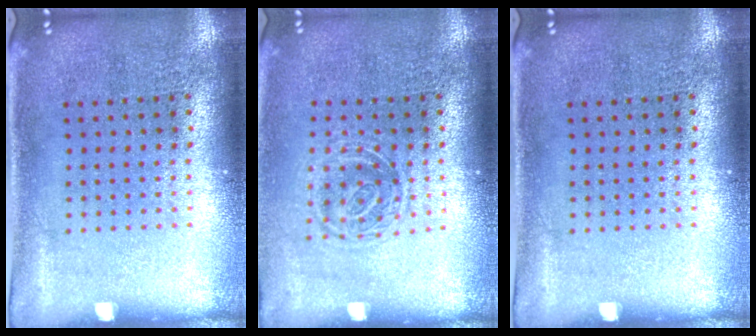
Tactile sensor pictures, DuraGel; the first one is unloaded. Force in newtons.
{"total": 1.3, "press": 1.1, "slide": 0.7}
{"total": 0.0}